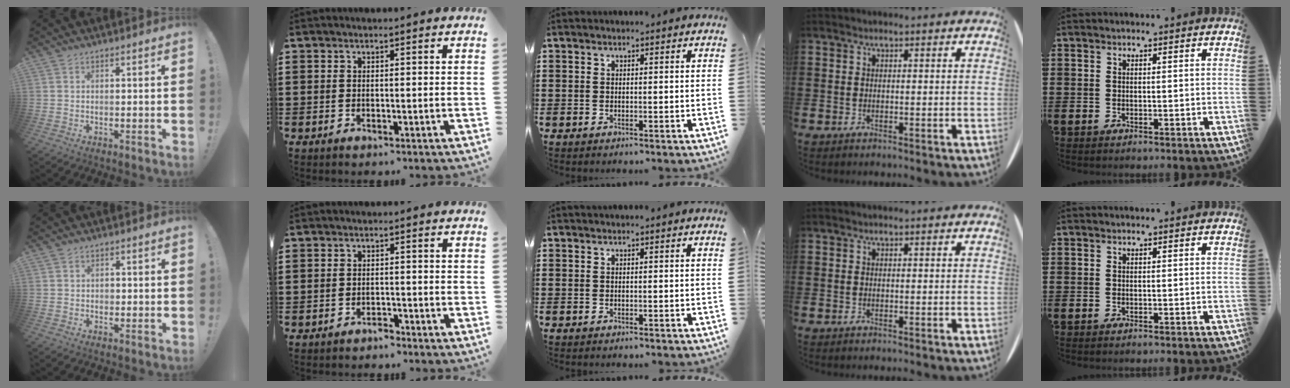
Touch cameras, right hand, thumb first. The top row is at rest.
{"thumb": {"total": 1.1, "force": [-0.4, 0.9, 0.4], "torque": [-0.002, 0.002, -0.009]}, "index": {"total": 1.7, "force": [-1.7, 0.2, -0.2], "torque": [-0.002, 0.006, -0.040]}}